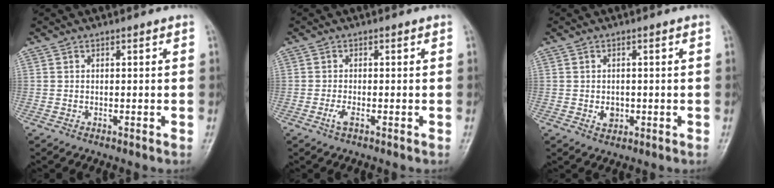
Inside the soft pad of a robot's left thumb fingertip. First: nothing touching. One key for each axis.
{"total": 1.7, "fx": -0.8, "fy": 0.5, "fz": 1.5, "tx": -0.038, "ty": -0.002, "tz": -0.018}
{"total": 2.4, "fx": -0.4, "fy": 1.9, "fz": 1.4, "tx": -0.016, "ty": 0.000, "tz": -0.001}